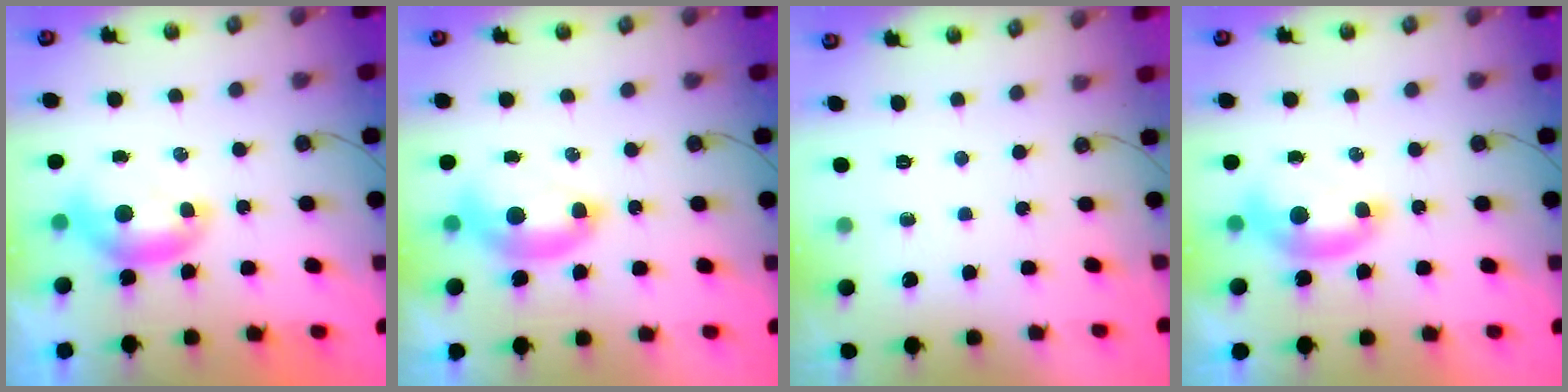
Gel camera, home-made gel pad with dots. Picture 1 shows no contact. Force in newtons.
{"total": 2.6, "press": 2.6, "slide": 0.6}
{"total": 0.0}
{"total": 1.5, "press": 1.4, "slide": 0.6}